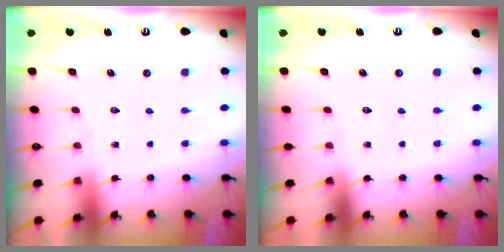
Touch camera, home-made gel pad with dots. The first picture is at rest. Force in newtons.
{"total": 0.0}